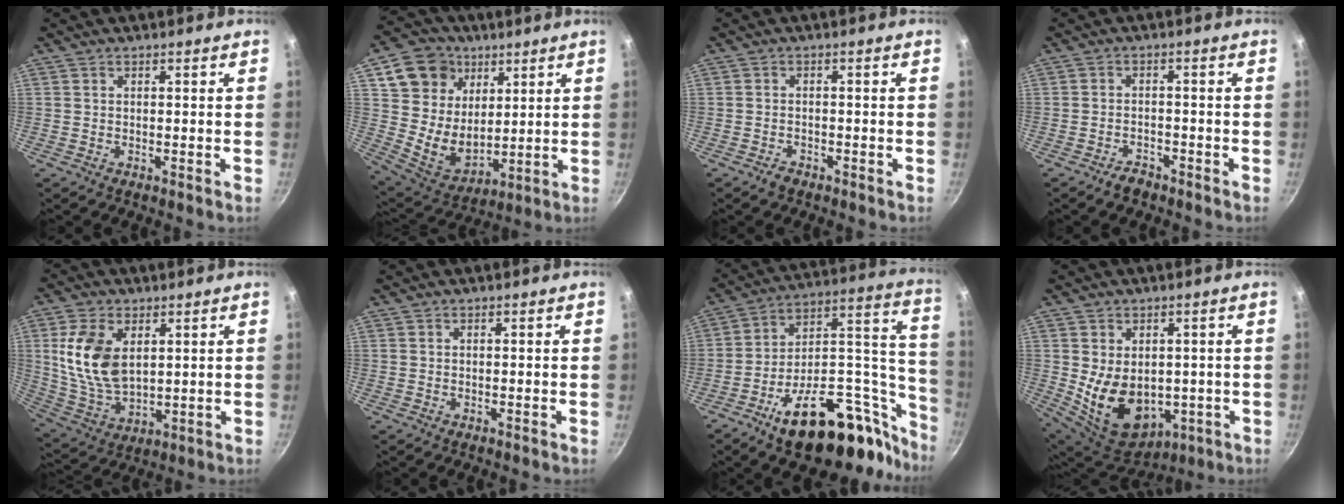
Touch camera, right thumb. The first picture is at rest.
{"total": 16.3, "force": [6.9, 13.0, 7.0], "torque": [-0.087, -0.031, 0.136]}
{"total": 1.9, "force": [-1.4, 1.0, 0.7], "torque": [-0.012, 0.015, -0.022]}
{"total": 3.0, "force": [-2.4, 1.5, 0.9], "torque": [-0.007, 0.028, -0.035]}
{"total": 13.3, "force": [3.2, 8.3, 10.0], "torque": [-0.183, -0.021, 0.074]}
{"total": 0.0}
{"total": 31.4, "force": [-17.3, 15.3, 21.2], "torque": [-0.232, 0.118, -0.257]}
{"total": 13.8, "force": [-0.8, 9.9, 9.6], "torque": [-0.136, -0.022, 0.021]}